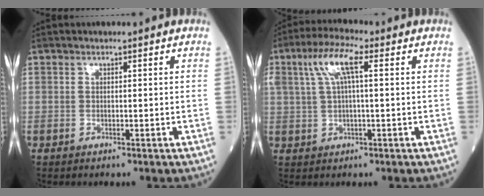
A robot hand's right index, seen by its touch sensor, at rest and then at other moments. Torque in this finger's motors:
{"motor_torque": [0.96, 0.47, 0.51, 0.14]}